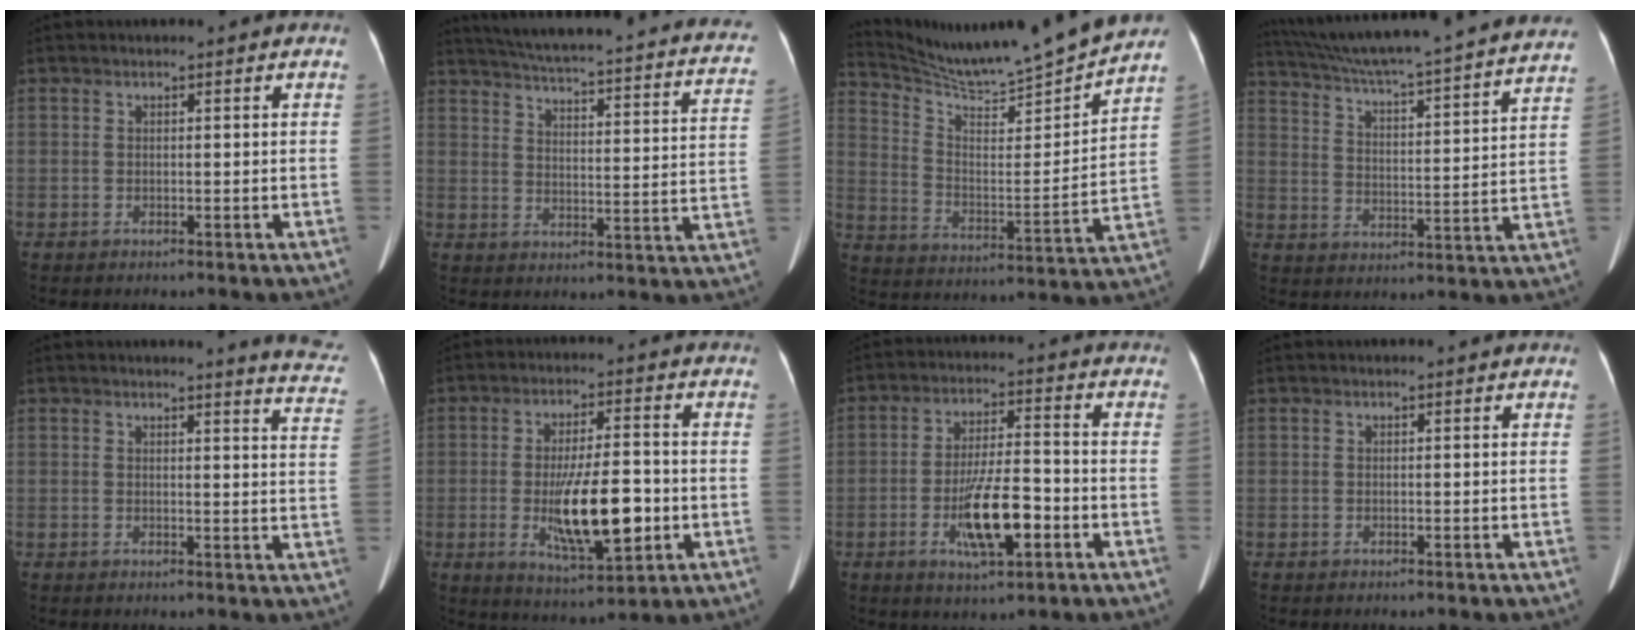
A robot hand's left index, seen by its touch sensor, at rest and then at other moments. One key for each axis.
{"total": 26.8, "fx": 22.3, "fy": 4.1, "fz": 14.2, "tx": -0.209, "ty": -0.036, "tz": 0.260}
{"total": 16.6, "fx": 15.7, "fy": -1.6, "fz": 4.9, "tx": -0.098, "ty": -0.041, "tz": 0.251}
{"total": 29.8, "fx": 27.1, "fy": 0.6, "fz": 12.3, "tx": -0.208, "ty": -0.039, "tz": 0.359}
{"total": 8.6, "fx": 8.3, "fy": -0.2, "fz": 1.9, "tx": -0.005, "ty": -0.071, "tz": 0.059}
{"total": 12.0, "fx": -2.3, "fy": 3.1, "fz": 11.4, "tx": -0.204, "ty": -0.009, "tz": -0.029}
{"total": 9.7, "fx": -3.4, "fy": 2.3, "fz": 8.8, "tx": -0.166, "ty": -0.002, "tz": -0.056}
{"total": 0.0}